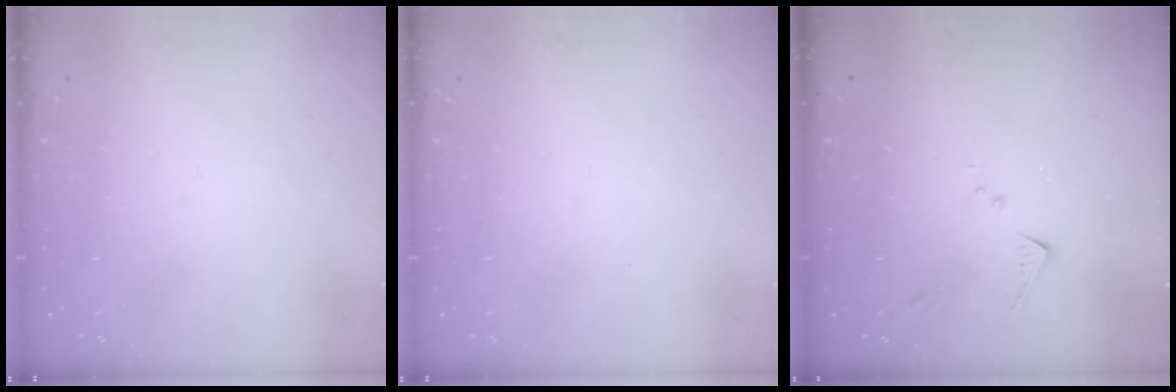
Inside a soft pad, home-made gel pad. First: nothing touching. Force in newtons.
{"total": 0.0}
{"total": 6.9, "press": 6.9, "slide": 0.3}